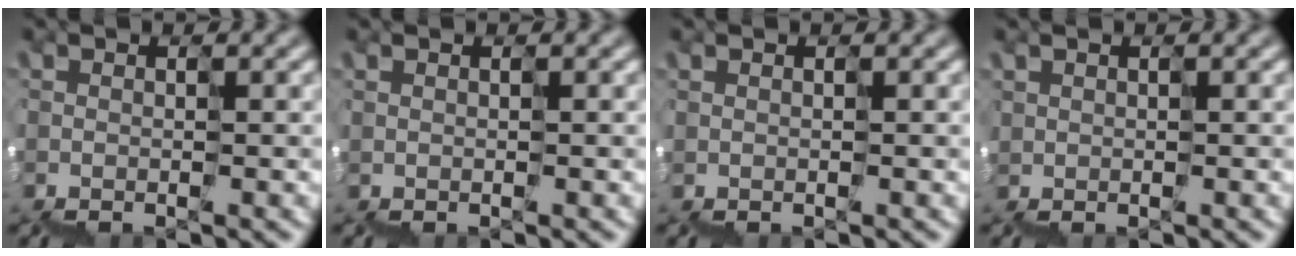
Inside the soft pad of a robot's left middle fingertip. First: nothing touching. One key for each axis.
{"total": 0.0}
{"total": 0.0}
{"total": 0.9, "fx": -0.3, "fy": 0.5, "fz": 0.7, "tx": -0.026, "ty": -0.004, "tz": 0.008}